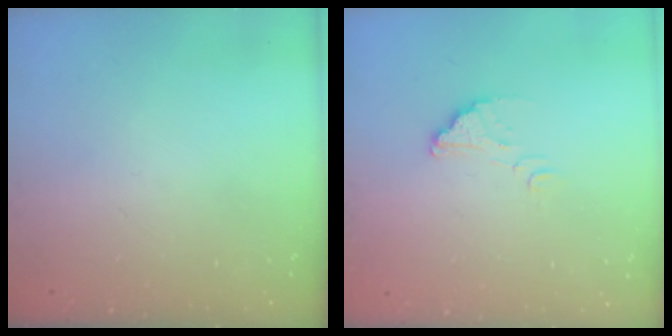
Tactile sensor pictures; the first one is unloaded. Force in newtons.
{"total": 2.9, "press": 2.9, "slide": 0.2}